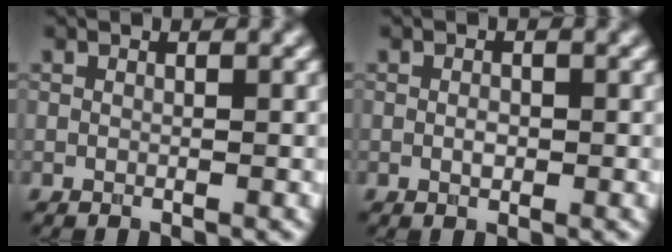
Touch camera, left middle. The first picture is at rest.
{"total": 1.0, "force": [-0.1, 0.6, 0.8], "torque": [-0.015, -0.001, -0.003]}